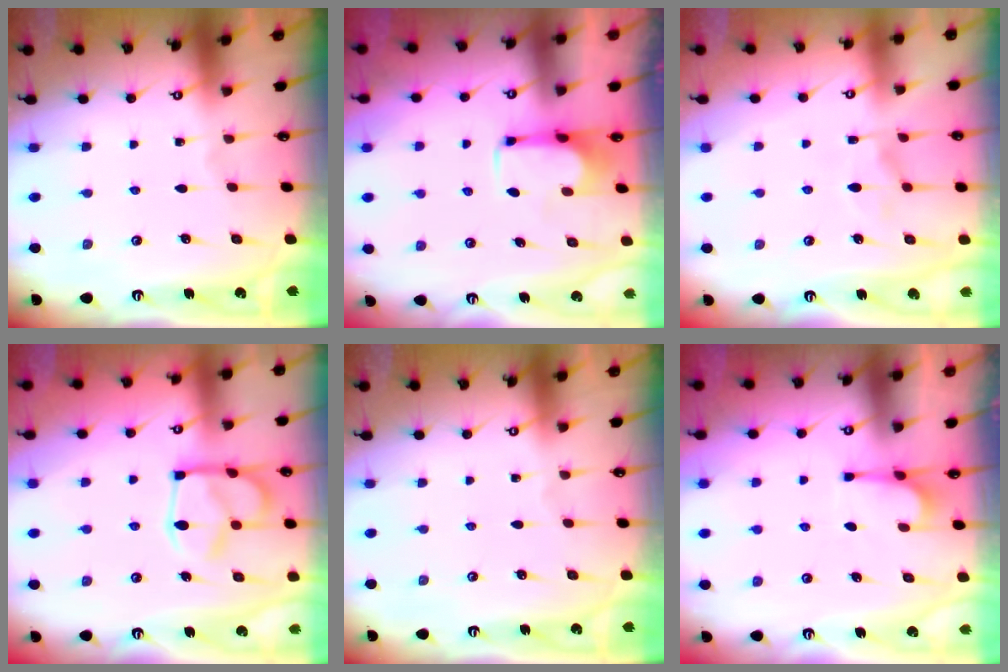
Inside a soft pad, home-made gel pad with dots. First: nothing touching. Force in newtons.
{"total": 2.1, "press": 1.9, "slide": 0.8}
{"total": 5.4, "press": 5.3, "slide": 1.2}
{"total": 9.7, "press": 9.7, "slide": 1.1}
{"total": 0.0}
{"total": 1.0, "press": 0.3, "slide": 1.0}